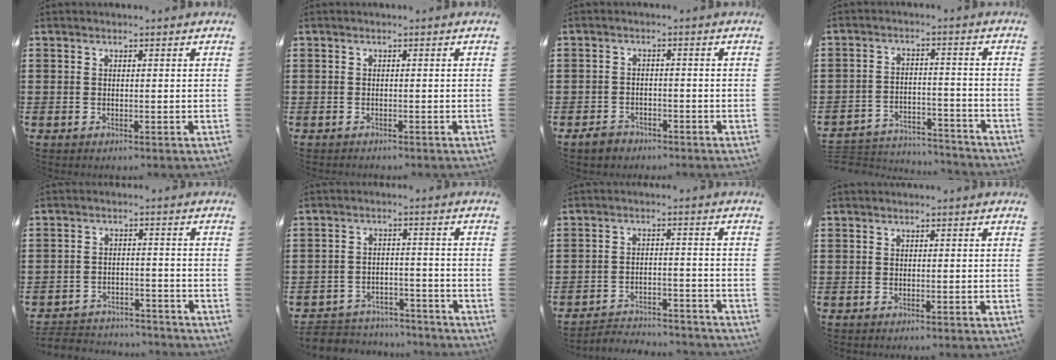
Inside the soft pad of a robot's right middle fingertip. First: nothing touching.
{"total": 0.7, "force": [-0.6, 0.3, -0.1], "torque": [0.003, 0.004, -0.014]}
{"total": 2.3, "force": [-2.0, 1.1, 0.2], "torque": [-0.009, 0.005, -0.042]}
{"total": 4.5, "force": [-4.4, 0.9, 0.0], "torque": [-0.013, 0.006, -0.096]}
{"total": 3.8, "force": [-3.7, 0.8, -0.1], "torque": [-0.012, 0.000, -0.083]}
{"total": 4.3, "force": [-4.2, 1.1, -0.2], "torque": [-0.010, 0.003, -0.092]}
{"total": 3.7, "force": [-3.6, 0.4, 0.3], "torque": [-0.011, 0.005, -0.078]}
{"total": 0.0}